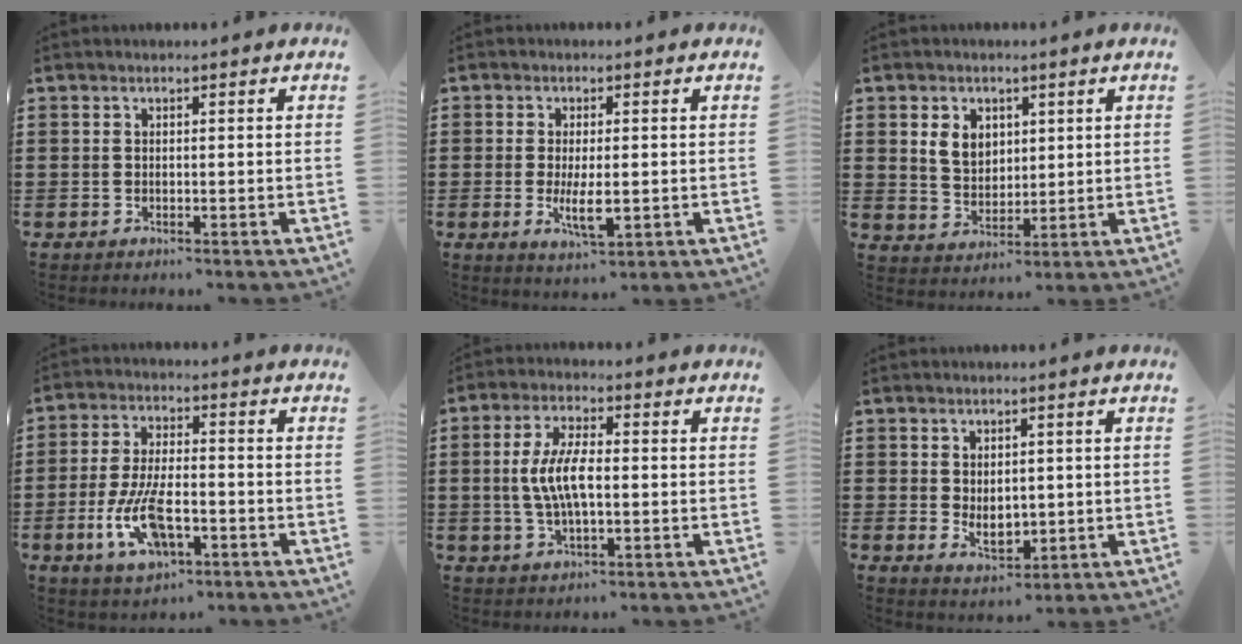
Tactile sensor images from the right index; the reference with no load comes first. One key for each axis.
{"total": 5.2, "fx": -0.7, "fy": 2.0, "fz": 4.7, "tx": -0.087, "ty": -0.006, "tz": -0.017}
{"total": 5.0, "fx": 1.8, "fy": 3.9, "fz": 2.5, "tx": -0.065, "ty": 0.013, "tz": 0.032}
{"total": 10.2, "fx": -3.7, "fy": 4.4, "fz": 8.4, "tx": -0.187, "ty": -0.009, "tz": -0.067}
{"total": 7.2, "fx": -0.3, "fy": 2.7, "fz": 6.7, "tx": -0.149, "ty": -0.003, "tz": -0.014}
{"total": 3.9, "fx": 0.2, "fy": 2.6, "fz": 2.9, "tx": -0.042, "ty": 0.000, "tz": 0.000}